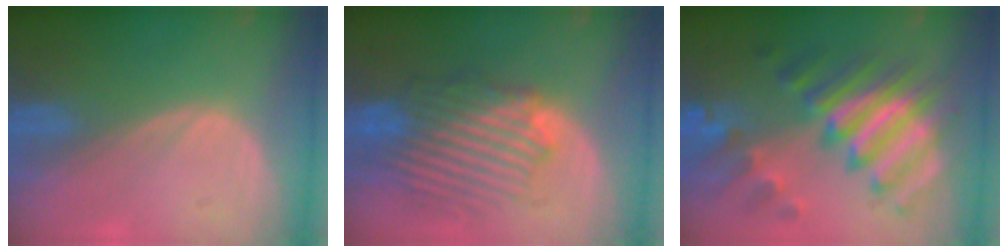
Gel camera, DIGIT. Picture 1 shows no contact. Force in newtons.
{"total": 9.1, "press": 9.0, "slide": 1.7}
{"total": 11.6, "press": 11.6, "slide": 1.2}